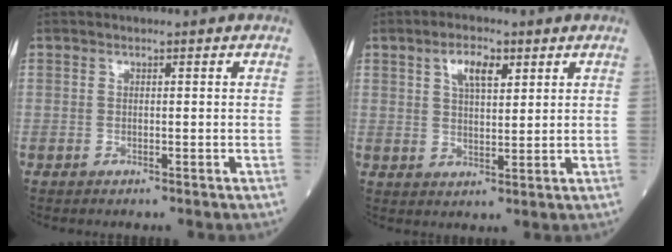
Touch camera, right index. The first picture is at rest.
{"total": 5.1, "force": [2.6, 2.0, 3.9], "torque": [-0.074, 0.006, 0.048]}